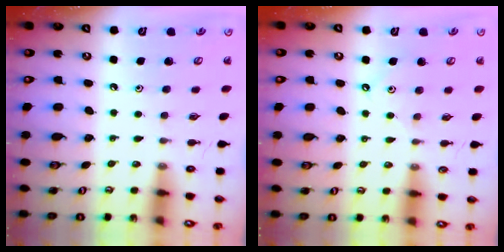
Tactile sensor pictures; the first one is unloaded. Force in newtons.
{"total": 3.0, "press": 3.0, "slide": 0.4}